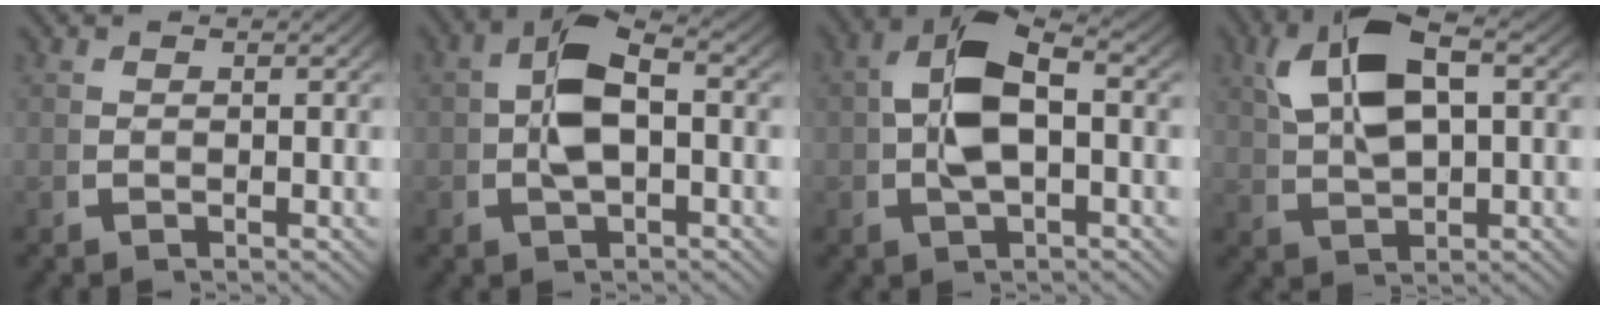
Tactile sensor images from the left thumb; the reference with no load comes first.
{"total": 6.5, "force": [-0.2, 3.9, 5.2], "torque": [-0.107, -0.009, -0.001]}
{"total": 8.7, "force": [0.1, 5.3, 6.9], "torque": [-0.139, -0.015, 0.007]}
{"total": 8.3, "force": [2.1, 4.4, 6.8], "torque": [-0.131, -0.007, 0.047]}